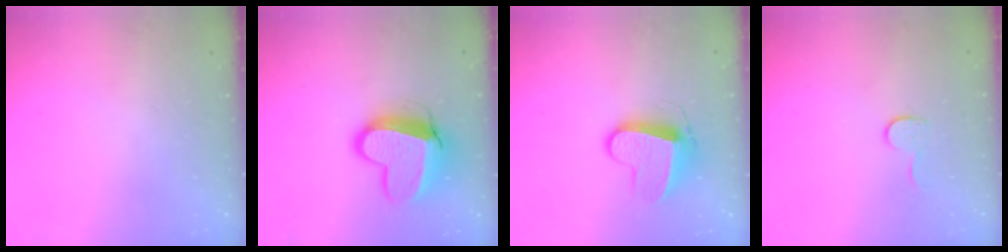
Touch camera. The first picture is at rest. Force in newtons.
{"total": 12.8, "press": 12.7, "slide": 1.4}
{"total": 9.9, "press": 9.9, "slide": 0.6}
{"total": 6.0, "press": 5.9, "slide": 0.5}